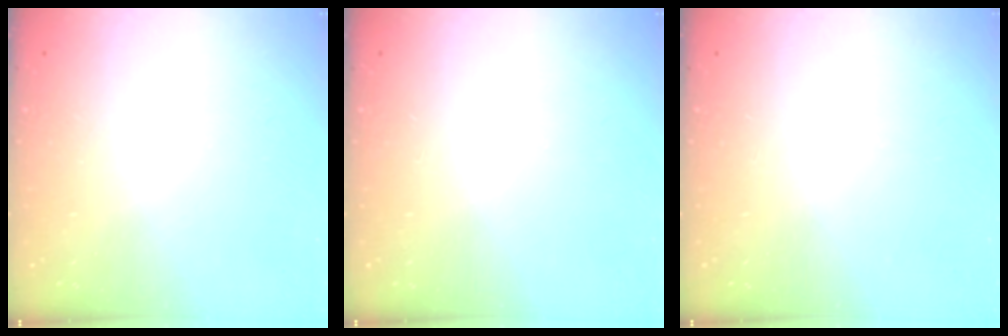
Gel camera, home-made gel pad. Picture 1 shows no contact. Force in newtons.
{"total": 0.0}
{"total": 0.0}